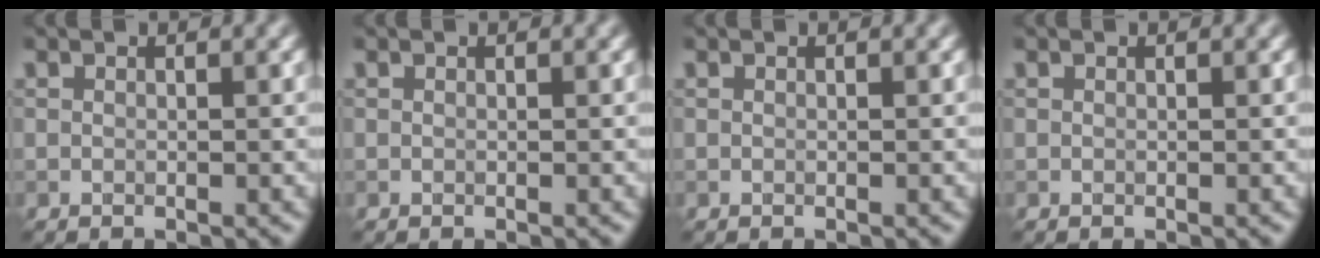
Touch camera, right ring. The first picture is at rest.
{"total": 0.0}
{"total": 0.0}
{"total": 0.0}